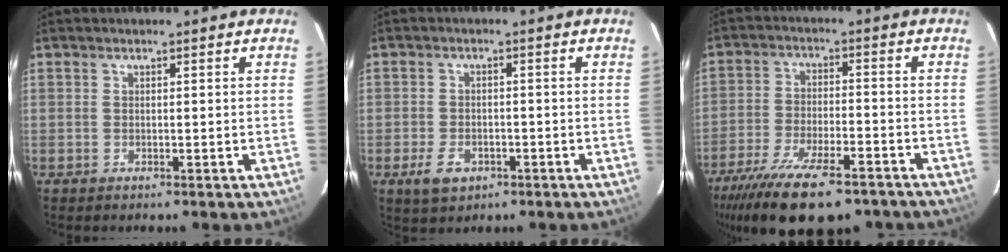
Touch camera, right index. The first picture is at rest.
{"total": 5.3, "force": [-2.6, 3.4, 3.1], "torque": [-0.073, -0.003, -0.041]}
{"total": 18.9, "force": [-14.3, 5.6, 11.0], "torque": [-0.223, -0.045, -0.225]}